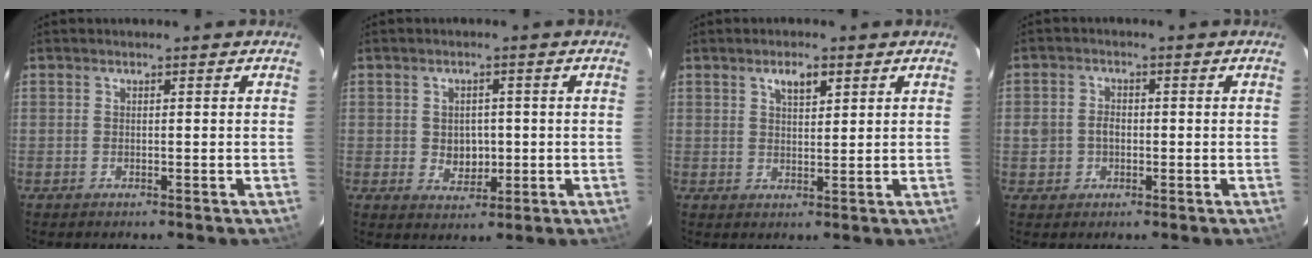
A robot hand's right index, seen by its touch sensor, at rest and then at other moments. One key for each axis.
{"total": 4.5, "fx": -0.3, "fy": 3.8, "fz": 2.5, "tx": -0.041, "ty": 0.000, "tz": 0.003}
{"total": 3.5, "fx": 2.0, "fy": 1.4, "fz": 2.5, "tx": -0.041, "ty": 0.005, "tz": 0.035}
{"total": 4.1, "fx": -0.6, "fy": 3.5, "fz": 1.9, "tx": -0.040, "ty": 0.008, "tz": -0.008}